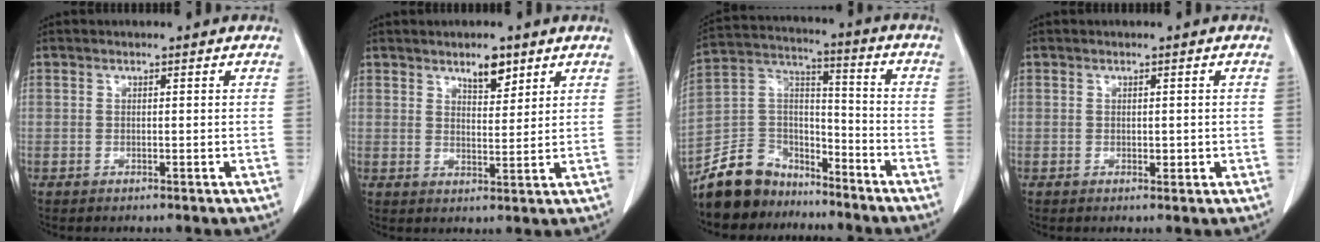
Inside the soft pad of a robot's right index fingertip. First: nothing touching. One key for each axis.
{"total": 4.2, "fx": 3.0, "fy": 1.5, "fz": 2.6, "tx": -0.041, "ty": -0.002, "tz": 0.050}
{"total": 11.8, "fx": -9.6, "fy": 6.5, "fz": 1.9, "tx": -0.048, "ty": 0.051, "tz": -0.177}
{"total": 1.1, "fx": -0.1, "fy": 0.8, "fz": 0.8, "tx": -0.009, "ty": 0.000, "tz": 0.001}